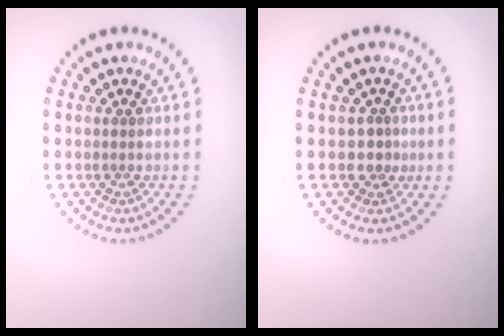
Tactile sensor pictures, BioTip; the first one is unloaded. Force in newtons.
{"total": 1.6, "press": 1.2, "slide": 1.0}